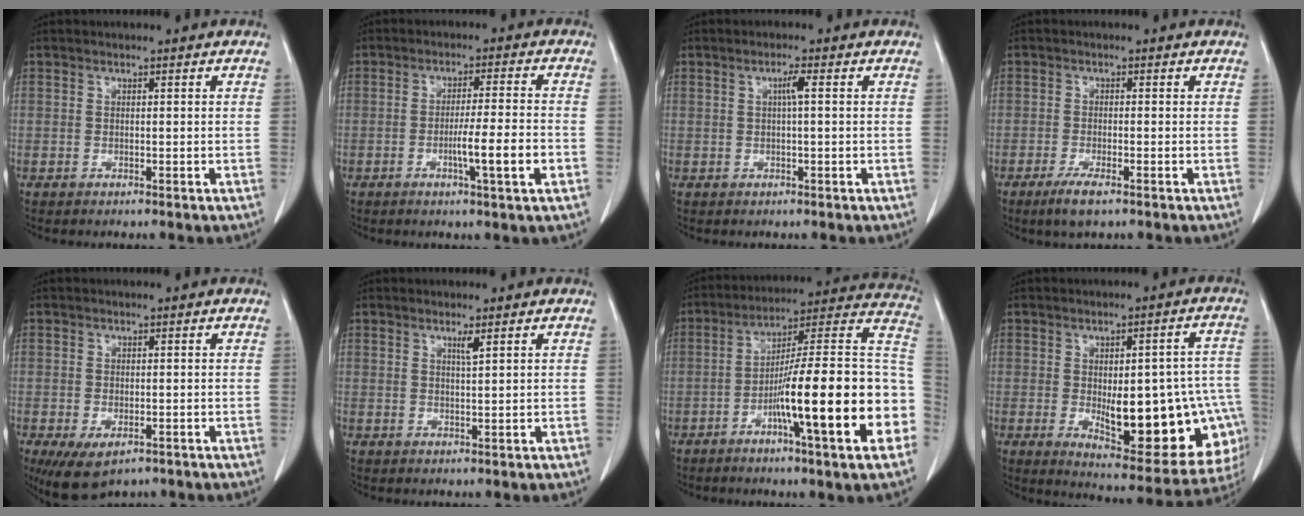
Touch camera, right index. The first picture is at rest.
{"total": 7.0, "force": [-2.4, -0.5, 6.5], "torque": [-0.101, -0.008, -0.039]}
{"total": 1.8, "force": [0.3, -0.1, 1.8], "torque": [-0.034, 0.003, 0.005]}
{"total": 3.6, "force": [-2.3, 0.6, 2.8], "torque": [-0.054, -0.006, -0.041]}
{"total": 6.2, "force": [-3.6, 3.1, 4.0], "torque": [-0.068, -0.011, -0.050]}
{"total": 1.4, "force": [0.9, -0.2, 1.1], "torque": [-0.021, -0.006, 0.016]}
{"total": 23.1, "force": [-6.9, 1.5, 22.0], "torque": [-0.250, 0.014, -0.107]}
{"total": 20.8, "force": [-4.3, 7.6, 18.9], "torque": [-0.169, 0.018, -0.028]}